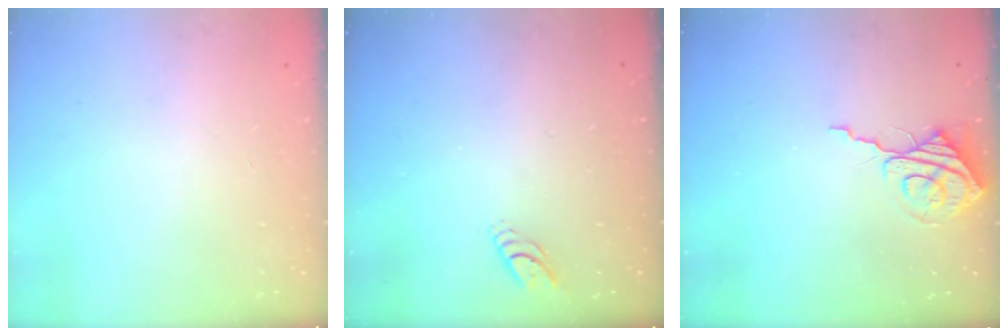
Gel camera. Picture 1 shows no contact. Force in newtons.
{"total": 4.0, "press": 4.0, "slide": 0.2}
{"total": 9.1, "press": 9.0, "slide": 1.0}